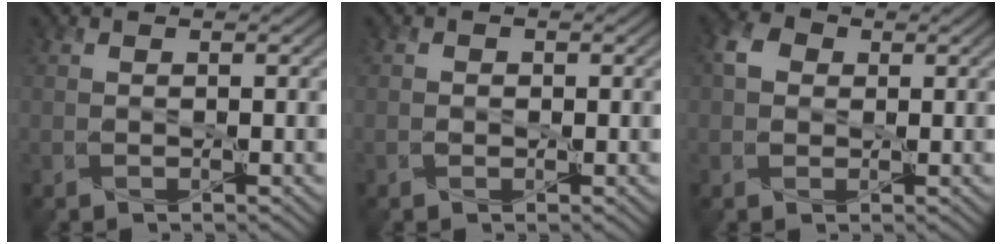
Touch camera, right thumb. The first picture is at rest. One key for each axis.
{"total": 0.7, "fx": -0.3, "fy": 0.6, "fz": 0.2, "tx": -0.005, "ty": -0.002, "tz": -0.009}
{"total": 3.2, "fx": 0.5, "fy": 2.7, "fz": 1.7, "tx": -0.042, "ty": 0.006, "tz": 0.003}